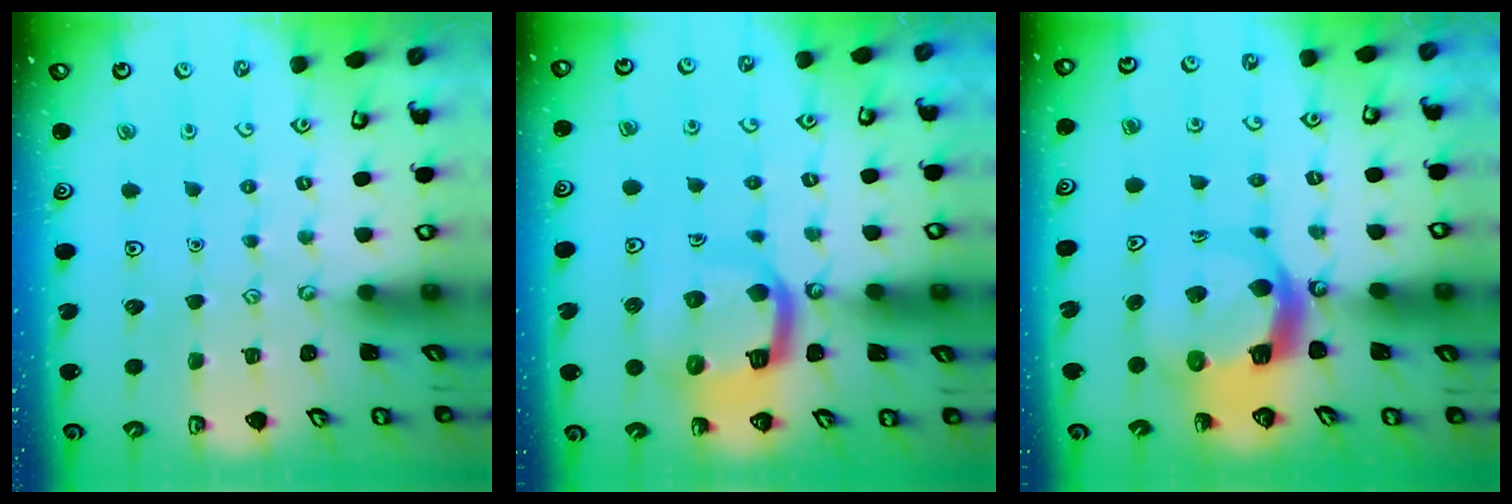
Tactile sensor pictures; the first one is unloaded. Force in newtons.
{"total": 11.9, "press": 11.8, "slide": 1.2}
{"total": 8.2, "press": 8.1, "slide": 1.1}